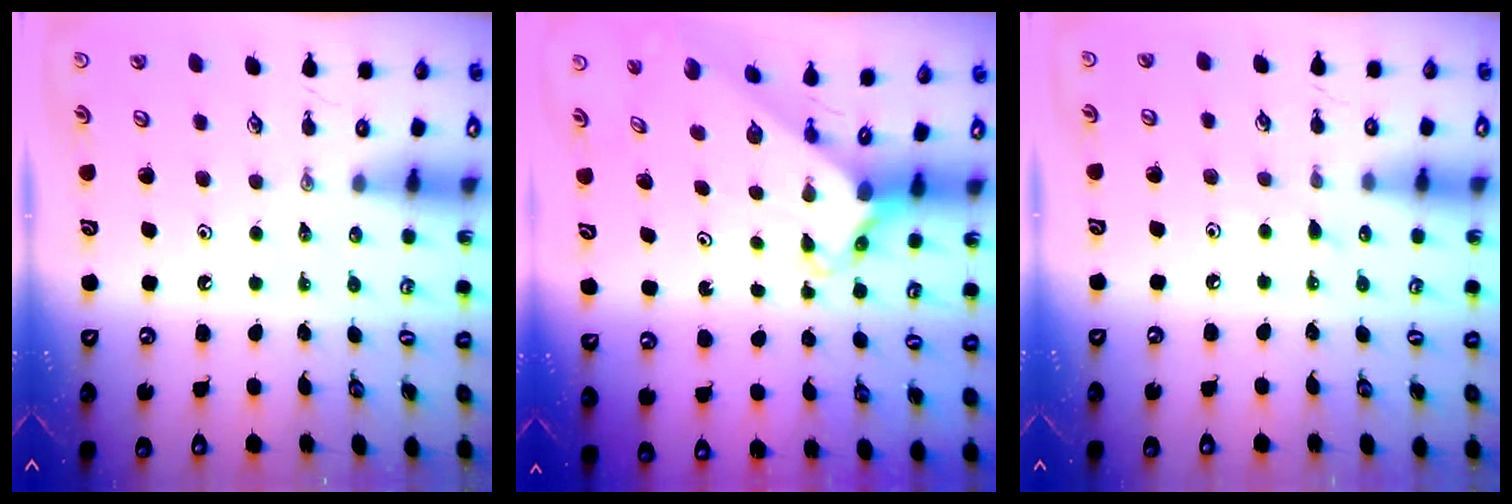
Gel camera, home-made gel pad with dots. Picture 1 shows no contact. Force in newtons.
{"total": 2.7, "press": 2.7, "slide": 0.2}
{"total": 3.9, "press": 3.8, "slide": 0.5}